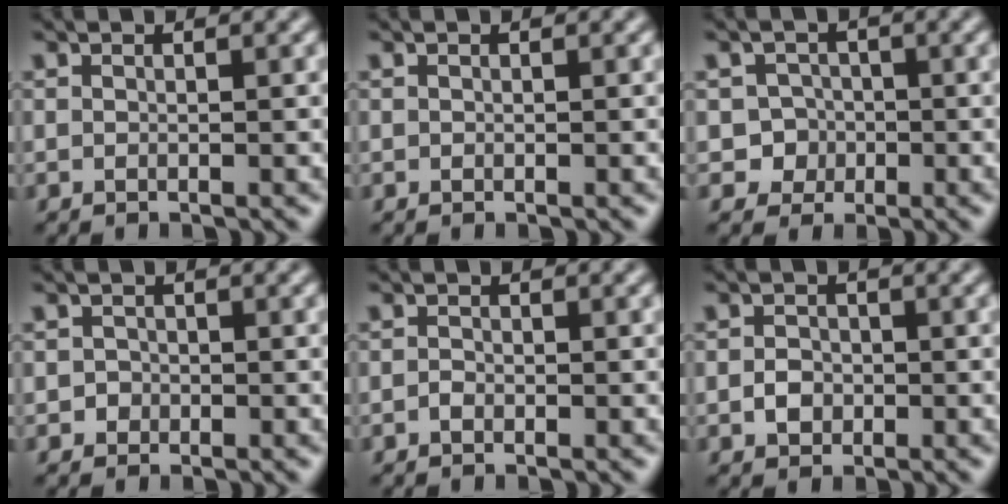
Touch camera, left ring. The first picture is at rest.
{"total": 0.0}
{"total": 2.9, "force": [-0.9, 2.7, 0.4], "torque": [0.020, 0.005, -0.019]}
{"total": 0.9, "force": [-0.2, 0.9, 0.1], "torque": [0.008, -0.001, -0.006]}
{"total": 0.6, "force": [-0.3, 0.4, 0.3], "torque": [-0.007, 0.000, -0.007]}
{"total": 1.7, "force": [-0.4, 1.4, 0.8], "torque": [-0.012, 0.001, -0.012]}